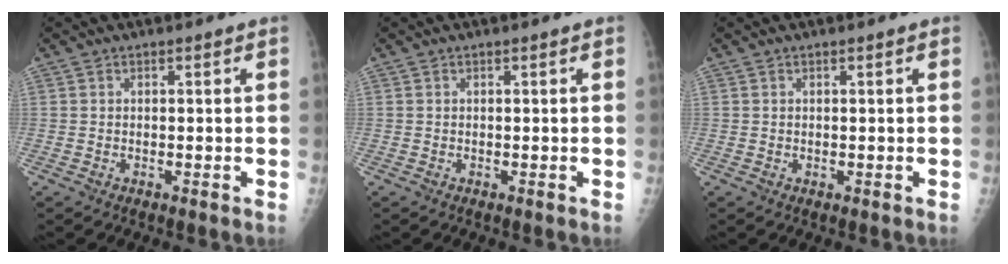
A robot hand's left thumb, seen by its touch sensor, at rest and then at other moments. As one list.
[{"total": 0.0}, {"total": 0.0}]